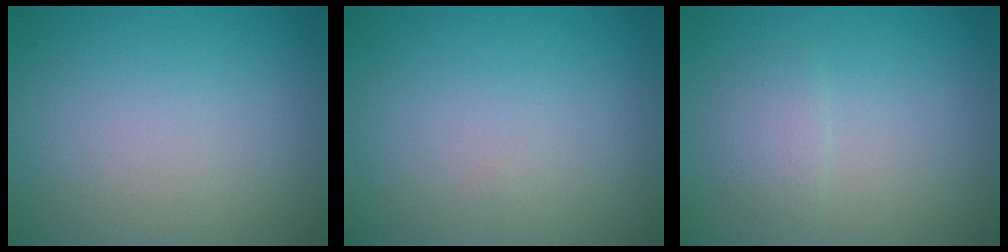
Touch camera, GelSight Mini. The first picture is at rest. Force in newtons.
{"total": 0.0}
{"total": 1.5, "press": 1.5, "slide": 0.1}